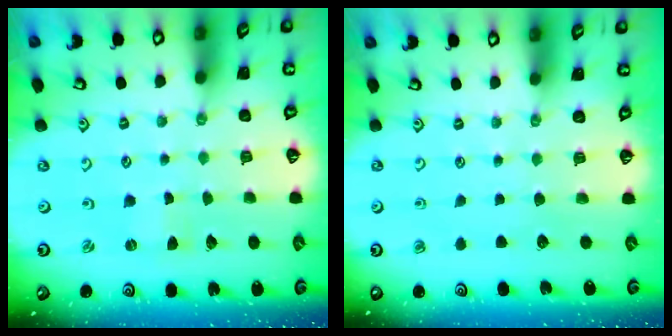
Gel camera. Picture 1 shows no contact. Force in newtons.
{"total": 0.0}